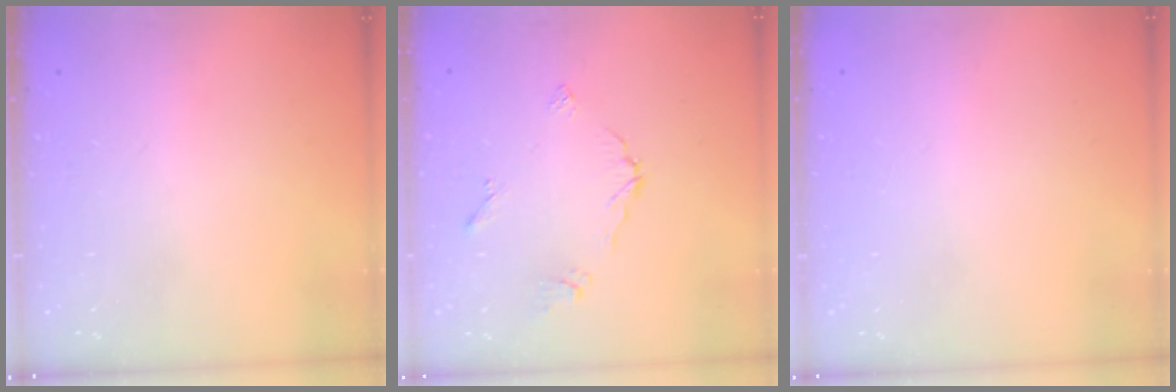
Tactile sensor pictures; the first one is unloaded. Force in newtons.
{"total": 4.8, "press": 4.7, "slide": 0.2}
{"total": 1.9, "press": 1.9, "slide": 0.1}